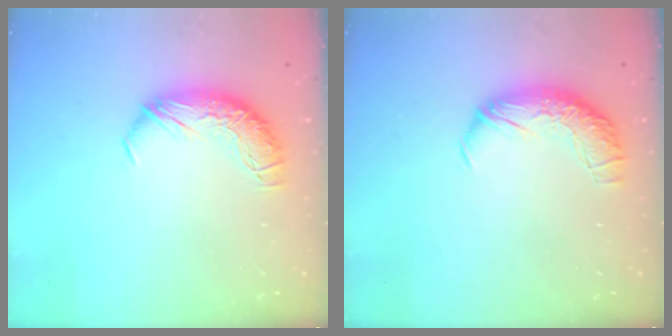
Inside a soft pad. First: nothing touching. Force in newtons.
{"total": 2.4, "press": 1.0, "slide": 2.2}